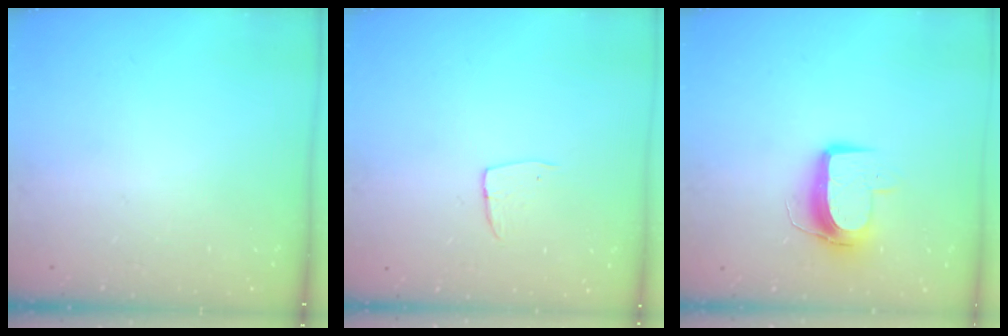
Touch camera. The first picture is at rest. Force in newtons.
{"total": 4.8, "press": 4.8, "slide": 0.4}
{"total": 10.2, "press": 10.2, "slide": 0.8}